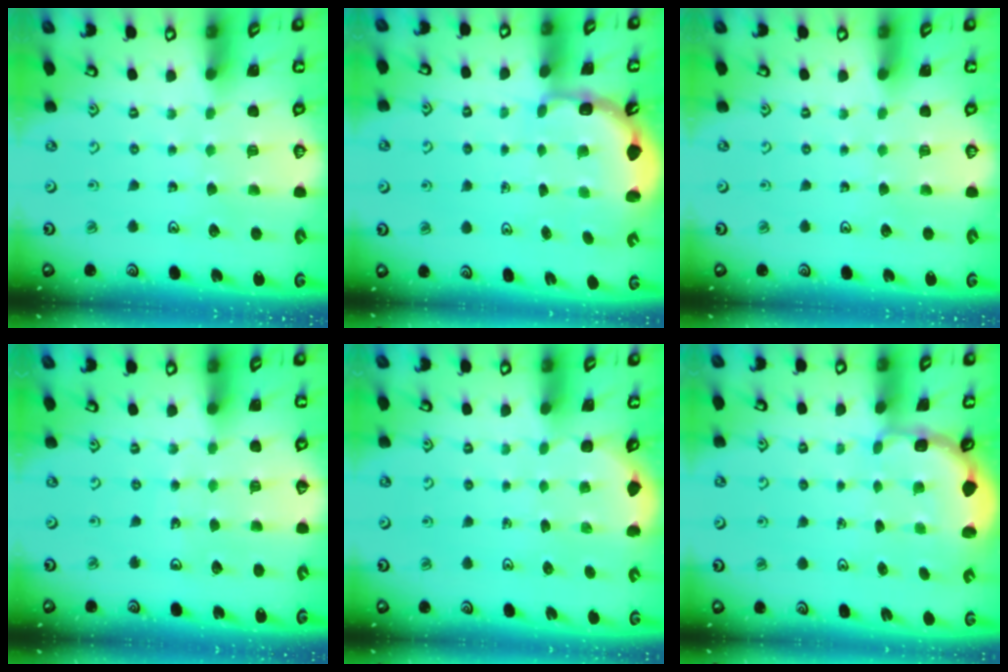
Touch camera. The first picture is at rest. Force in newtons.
{"total": 3.2, "press": 2.7, "slide": 1.7}
{"total": 0.0}
{"total": 5.1, "press": 4.4, "slide": 2.6}
{"total": 2.0, "press": 1.7, "slide": 1.1}
{"total": 2.7, "press": 2.4, "slide": 1.4}